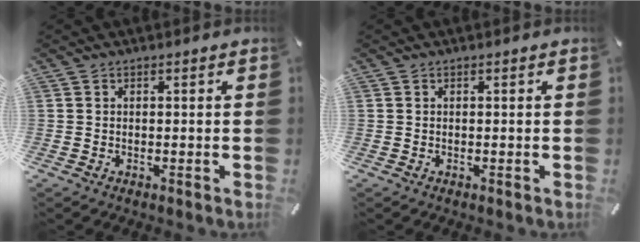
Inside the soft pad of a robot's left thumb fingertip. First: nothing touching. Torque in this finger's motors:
{"motor_torque": [-0.07, 0.07, -0.01, 0.07, 0.00]}